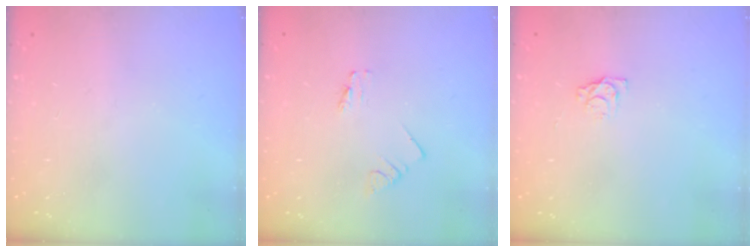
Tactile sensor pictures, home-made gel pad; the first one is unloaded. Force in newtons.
{"total": 0.0}
{"total": 3.2, "press": 3.1, "slide": 0.3}